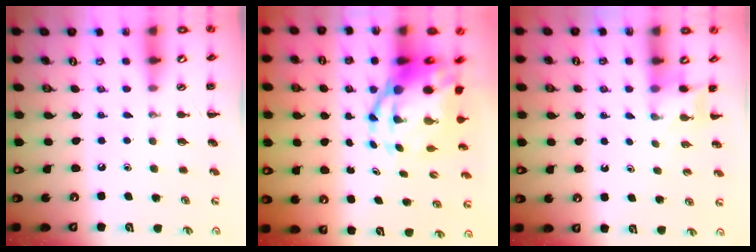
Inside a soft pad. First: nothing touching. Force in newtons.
{"total": 11.5, "press": 11.1, "slide": 3.2}
{"total": 3.8, "press": 3.6, "slide": 1.1}